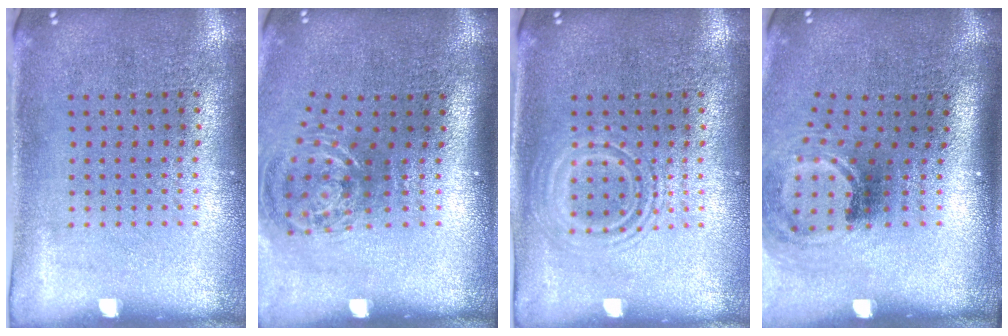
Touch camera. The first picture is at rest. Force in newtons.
{"total": 1.7, "press": 1.2, "slide": 1.2}
{"total": 2.4, "press": 2.4, "slide": 0.4}
{"total": 2.0, "press": 1.3, "slide": 1.5}